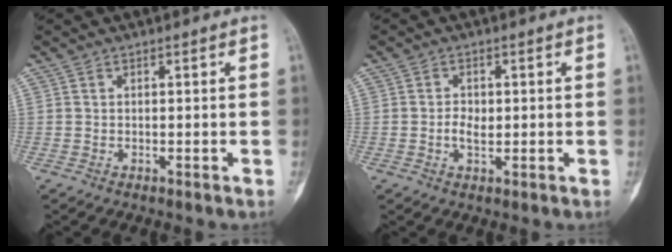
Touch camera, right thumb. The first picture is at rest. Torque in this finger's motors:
{"motor_torque": [0.61, -0.05, 0.24, -0.25, 0.09]}